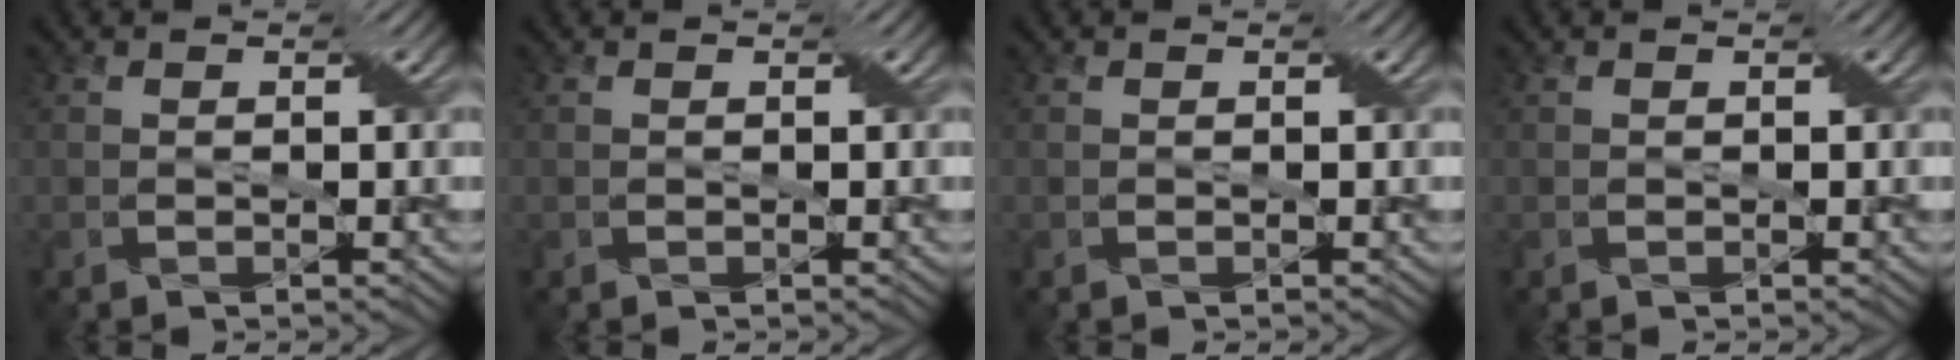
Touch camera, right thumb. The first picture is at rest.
{"total": 0.0}
{"total": 0.0}
{"total": 0.0}